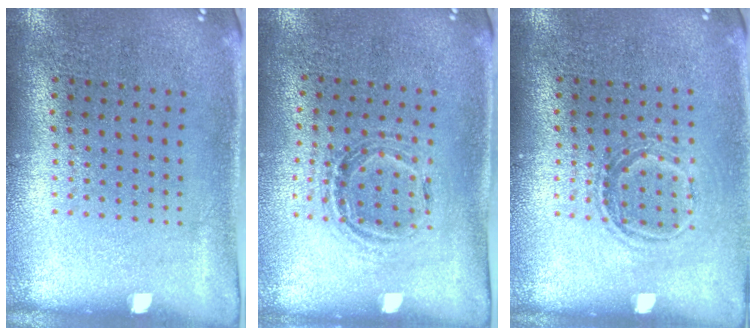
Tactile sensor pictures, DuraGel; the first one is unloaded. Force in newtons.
{"total": 1.0, "press": 1.0, "slide": 0.2}
{"total": 1.1, "press": 1.0, "slide": 0.6}